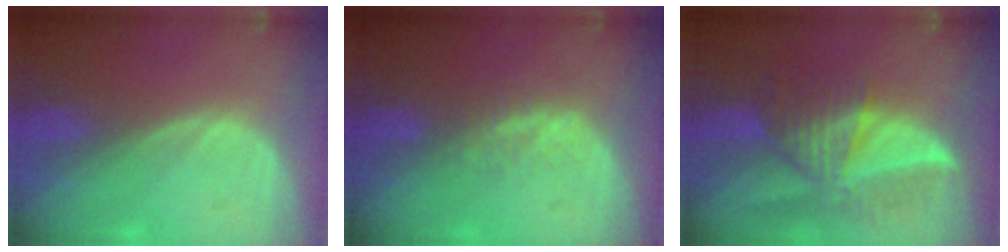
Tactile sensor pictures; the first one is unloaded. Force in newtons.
{"total": 2.3, "press": 2.3, "slide": 0.5}
{"total": 9.3, "press": 8.4, "slide": 4.0}